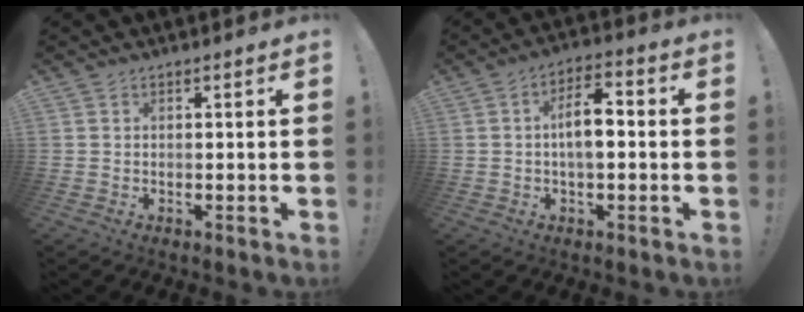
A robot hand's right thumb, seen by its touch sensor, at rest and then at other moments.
{"total": 8.4, "force": [-0.2, 3.8, 7.5], "torque": [-0.118, 0.006, -0.007]}